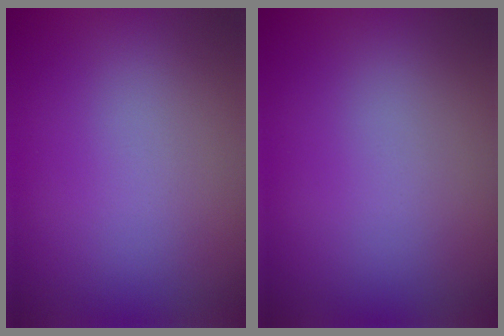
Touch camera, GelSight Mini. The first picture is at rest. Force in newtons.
{"total": 0.0}